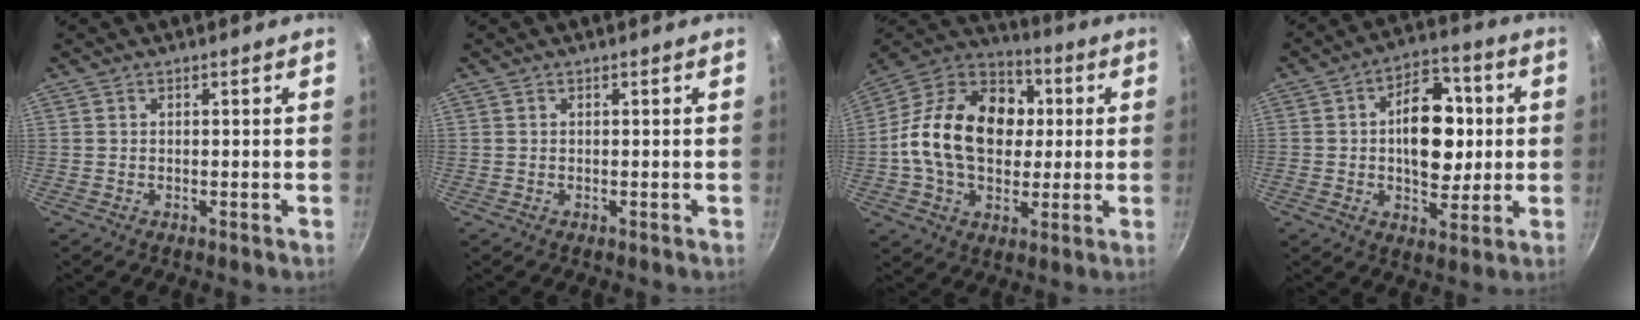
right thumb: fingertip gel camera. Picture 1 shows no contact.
{"total": 0.0}
{"total": 22.3, "force": [1.4, 16.2, 15.3], "torque": [-0.230, 0.029, 0.012]}
{"total": 14.5, "force": [0.7, 9.5, 11.0], "torque": [-0.113, 0.014, 0.004]}